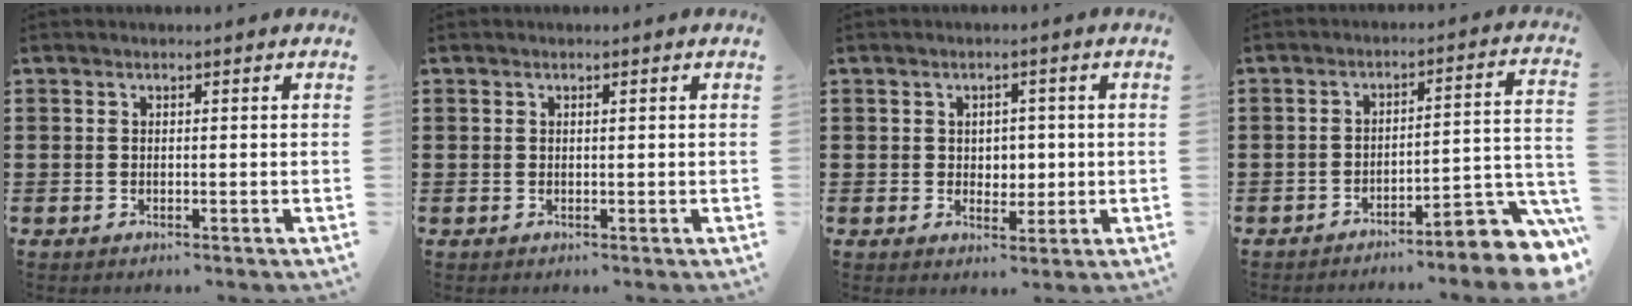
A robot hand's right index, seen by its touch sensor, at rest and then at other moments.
{"total": 0.5, "force": [0.2, 0.2, 0.4], "torque": [-0.008, 0.002, 0.004]}
{"total": 2.8, "force": [0.5, 2.5, 1.0], "torque": [-0.022, 0.008, 0.004]}
{"total": 6.7, "force": [-5.1, 1.0, 4.2], "torque": [-0.053, -0.006, -0.098]}